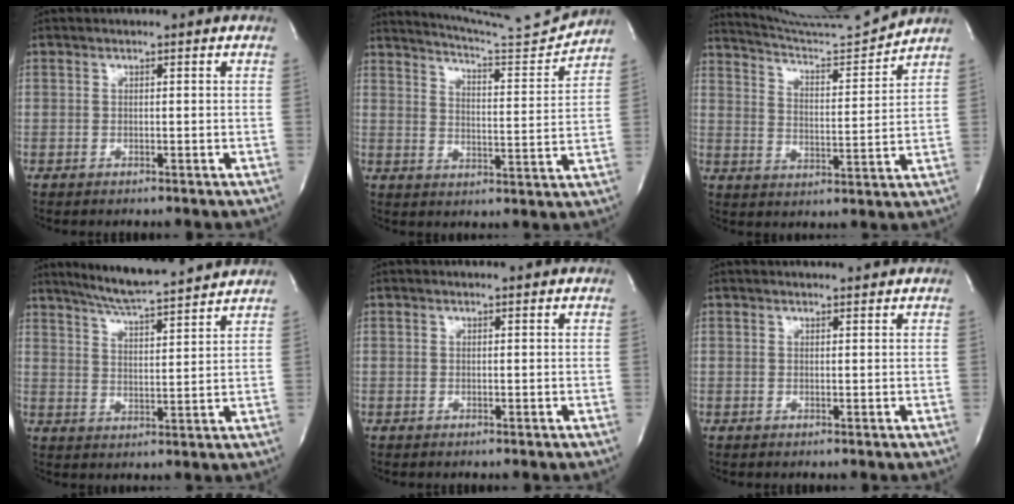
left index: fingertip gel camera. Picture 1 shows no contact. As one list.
[{"total": 12.1, "force": [11.9, -2.1, 1.4], "torque": [-0.034, -0.051, 0.174]}, {"total": 11.6, "force": [11.3, -2.3, 1.3], "torque": [-0.034, -0.043, 0.188]}, {"total": 13.0, "force": [11.9, 0.3, 5.2], "torque": [-0.092, 0.009, 0.180]}, {"total": 1.0, "force": [1.0, 0.1, 0.2], "torque": [-0.009, 0.001, 0.013]}, {"total": 3.5, "force": [3.4, 0.4, 0.7], "torque": [-0.016, 0.011, 0.040]}]